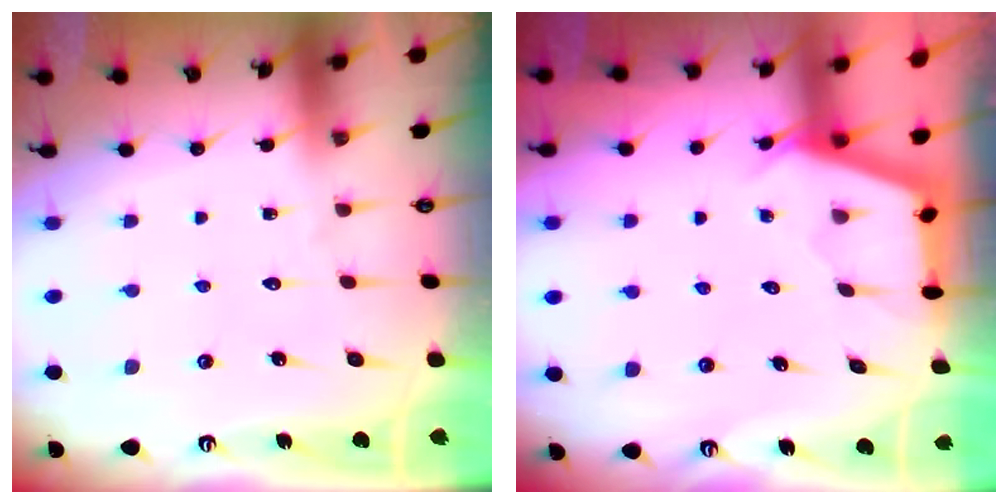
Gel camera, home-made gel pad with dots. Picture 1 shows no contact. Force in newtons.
{"total": 2.9, "press": 2.8, "slide": 0.3}